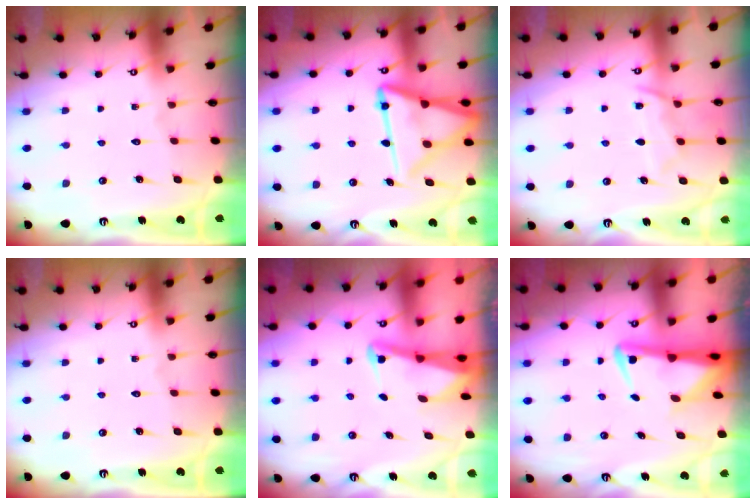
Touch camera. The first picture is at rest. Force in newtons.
{"total": 16.8, "press": 16.7, "slide": 1.7}
{"total": 8.9, "press": 8.9, "slide": 0.6}
{"total": 0.0}
{"total": 2.5, "press": 2.4, "slide": 0.6}
{"total": 4.3, "press": 4.2, "slide": 1.0}